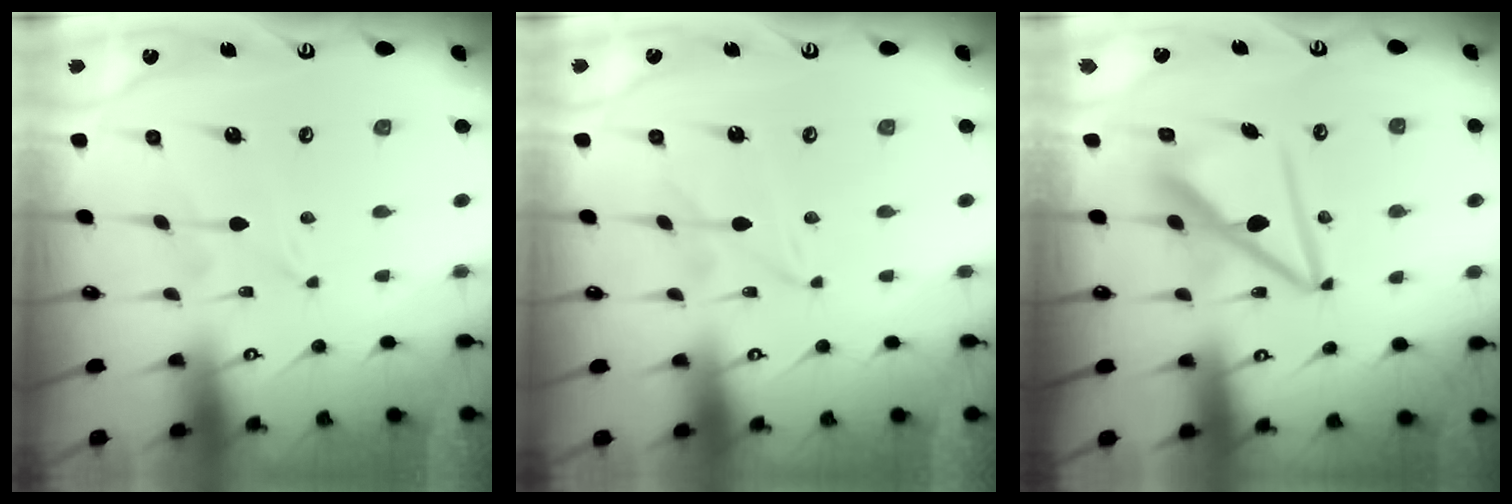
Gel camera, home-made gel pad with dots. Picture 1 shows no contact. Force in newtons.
{"total": 1.5, "press": 1.4, "slide": 0.2}
{"total": 10.2, "press": 10.2, "slide": 1.0}